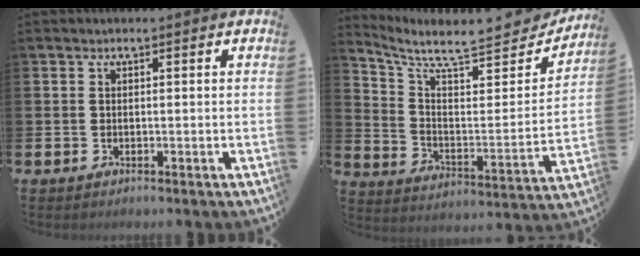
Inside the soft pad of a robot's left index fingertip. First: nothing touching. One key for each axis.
{"total": 7.5, "fx": 6.8, "fy": 1.7, "fz": 2.7, "tx": -0.071, "ty": -0.069, "tz": 0.108}